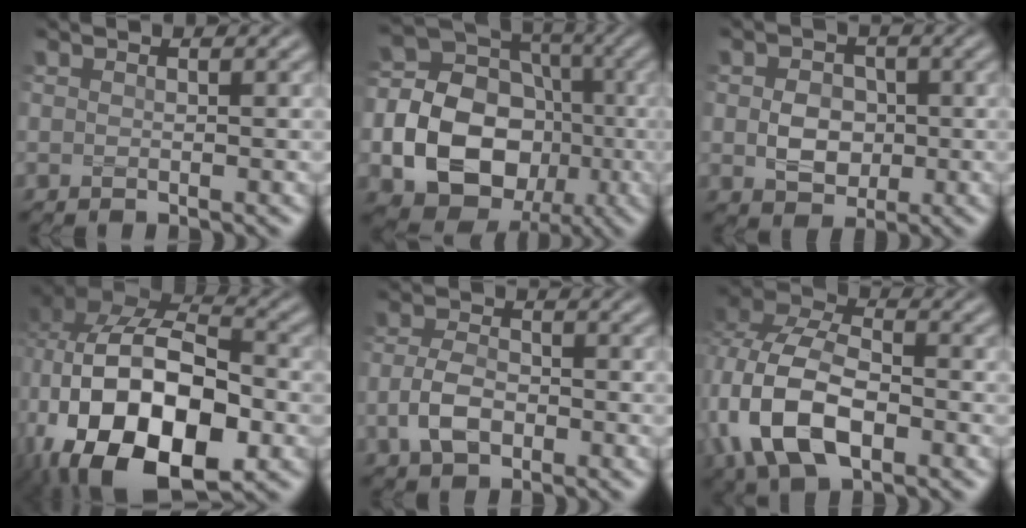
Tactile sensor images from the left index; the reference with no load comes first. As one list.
[{"total": 14.4, "force": [-2.9, 11.8, 7.7], "torque": [-0.150, -0.007, -0.064]}, {"total": 3.6, "force": [-0.3, 2.9, 2.1], "torque": [-0.037, -0.002, -0.007]}, {"total": 18.0, "force": [-4.8, 11.3, 13.2], "torque": [-0.230, -0.011, -0.071]}, {"total": 3.7, "force": [-1.2, 2.4, 2.6], "torque": [-0.057, 0.001, -0.030]}, {"total": 9.9, "force": [-2.3, 6.0, 7.5], "torque": [-0.172, -0.002, -0.055]}]